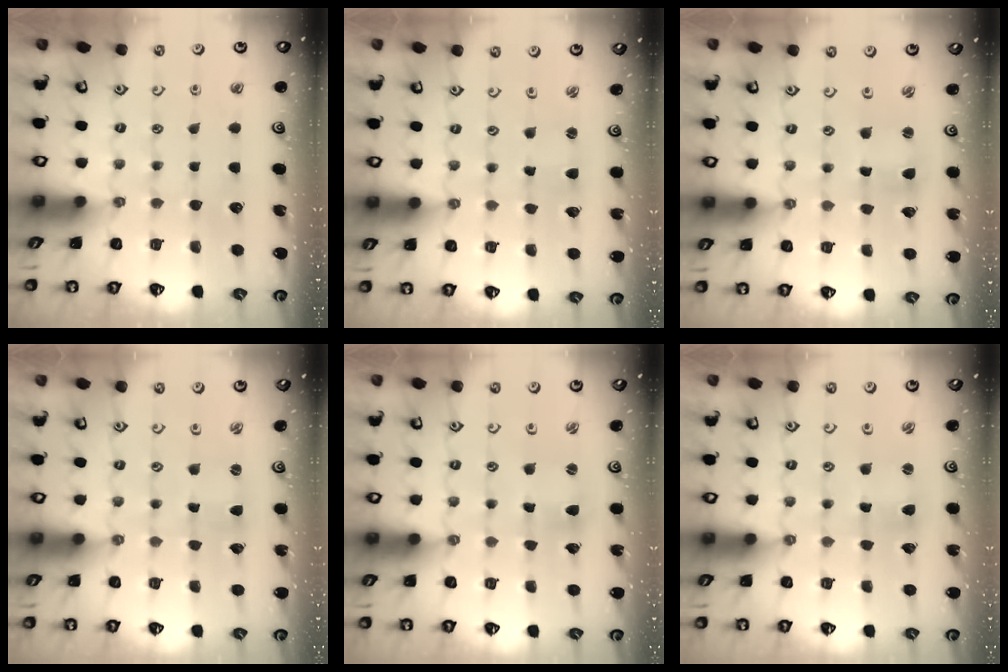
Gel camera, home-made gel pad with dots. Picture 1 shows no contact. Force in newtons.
{"total": 1.0, "press": 1.0, "slide": 0.2}
{"total": 1.6, "press": 1.5, "slide": 0.3}
{"total": 0.7, "press": 0.7, "slide": 0.1}
{"total": 1.6, "press": 1.6, "slide": 0.3}
{"total": 1.6, "press": 1.5, "slide": 0.4}